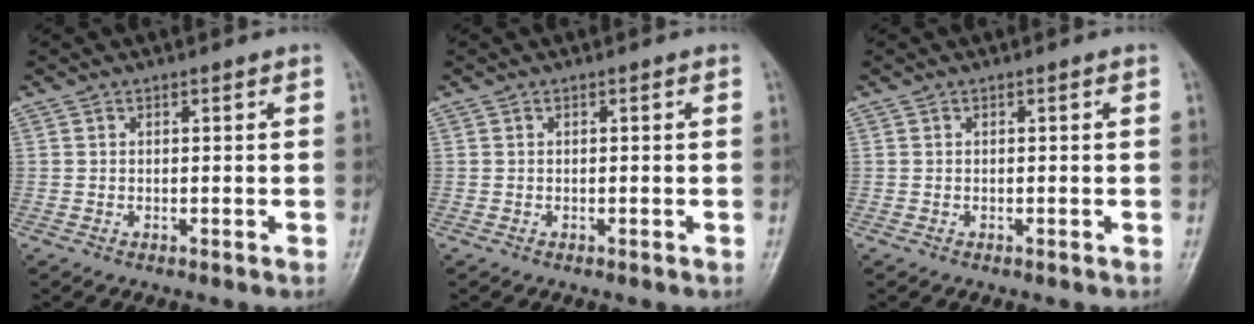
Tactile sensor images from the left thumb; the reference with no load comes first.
{"total": 0.0}
{"total": 0.0}